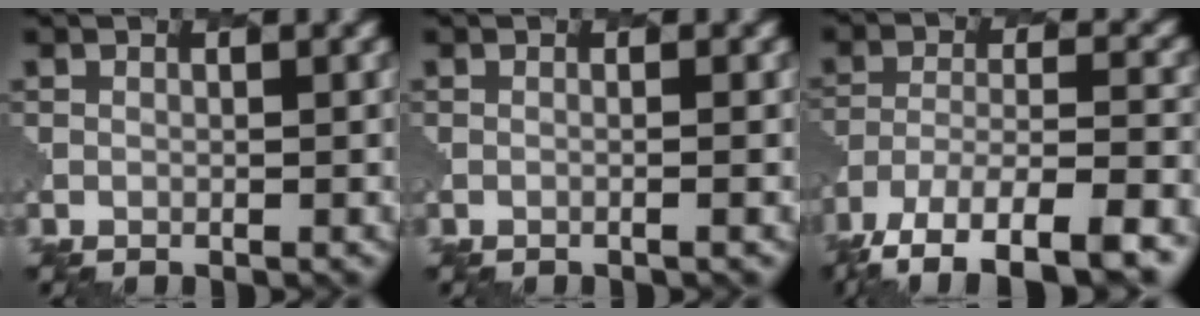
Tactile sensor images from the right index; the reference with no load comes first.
{"total": 0.9, "force": [0.0, 0.3, 0.8], "torque": [-0.005, -0.003, -0.014]}
{"total": 10.7, "force": [-7.8, 3.3, 6.5], "torque": [-0.120, -0.018, -0.131]}